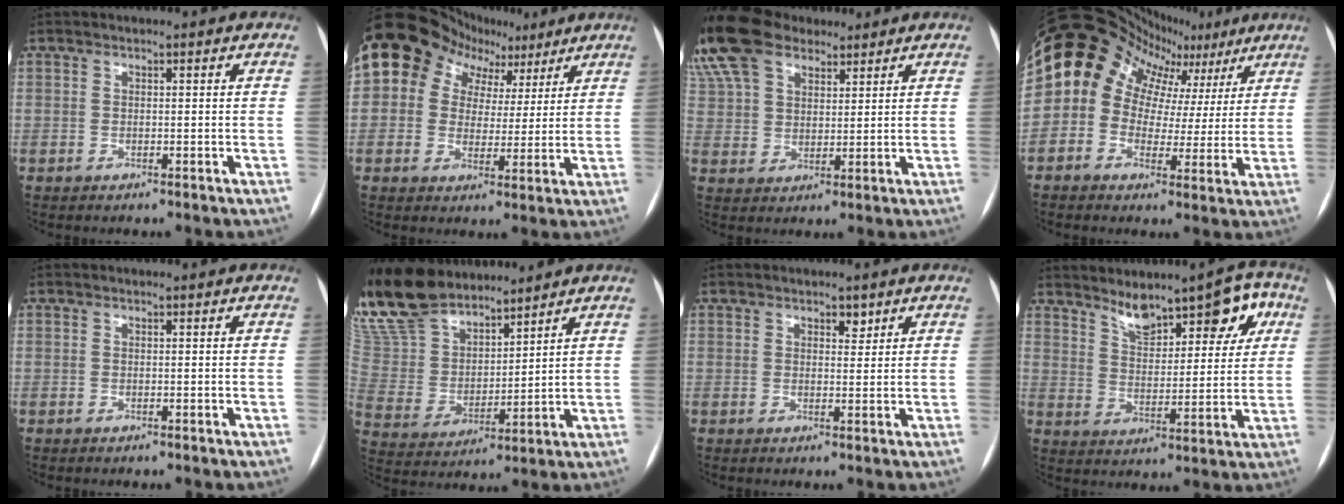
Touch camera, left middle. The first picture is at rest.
{"total": 13.5, "force": [6.6, 10.6, 5.0], "torque": [-0.072, 0.062, 0.103]}
{"total": 20.8, "force": [14.4, 11.5, 9.8], "torque": [-0.265, 0.069, 0.267]}
{"total": 17.3, "force": [8.1, 13.6, 6.8], "torque": [-0.108, 0.079, 0.098]}
{"total": 0.0}
{"total": 19.2, "force": [16.4, 7.0, 7.2], "torque": [-0.179, 0.020, 0.320]}
{"total": 1.8, "force": [1.2, 1.0, 0.9], "torque": [-0.011, 0.000, 0.017]}
{"total": 10.8, "force": [6.9, 4.1, 7.4], "torque": [-0.091, 0.019, 0.108]}